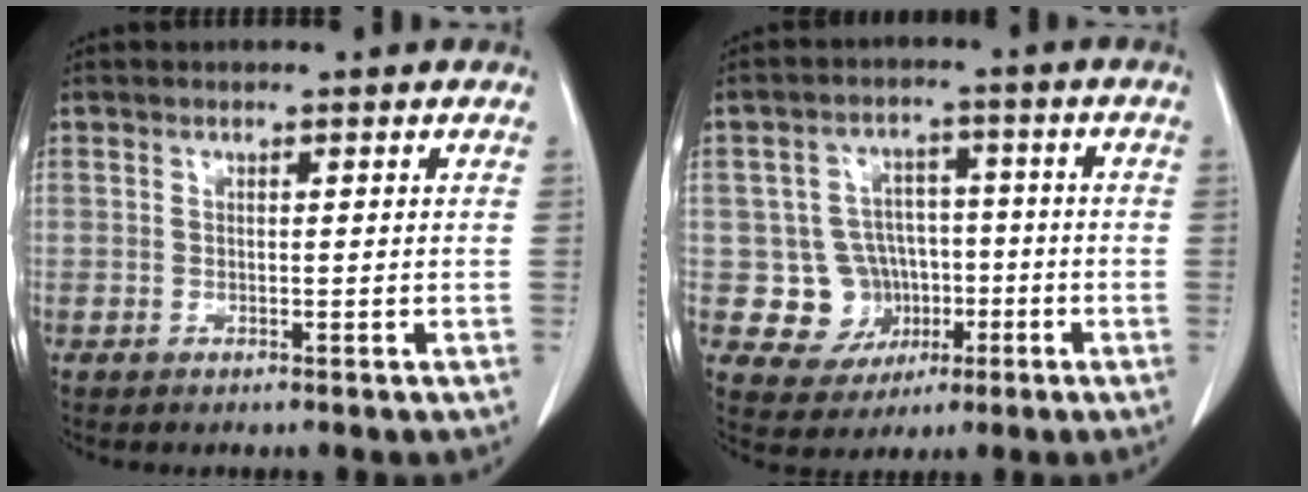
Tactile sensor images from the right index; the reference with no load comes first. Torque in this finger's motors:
{"motor_torque": [-0.27, 0.21, -0.33, -0.15]}